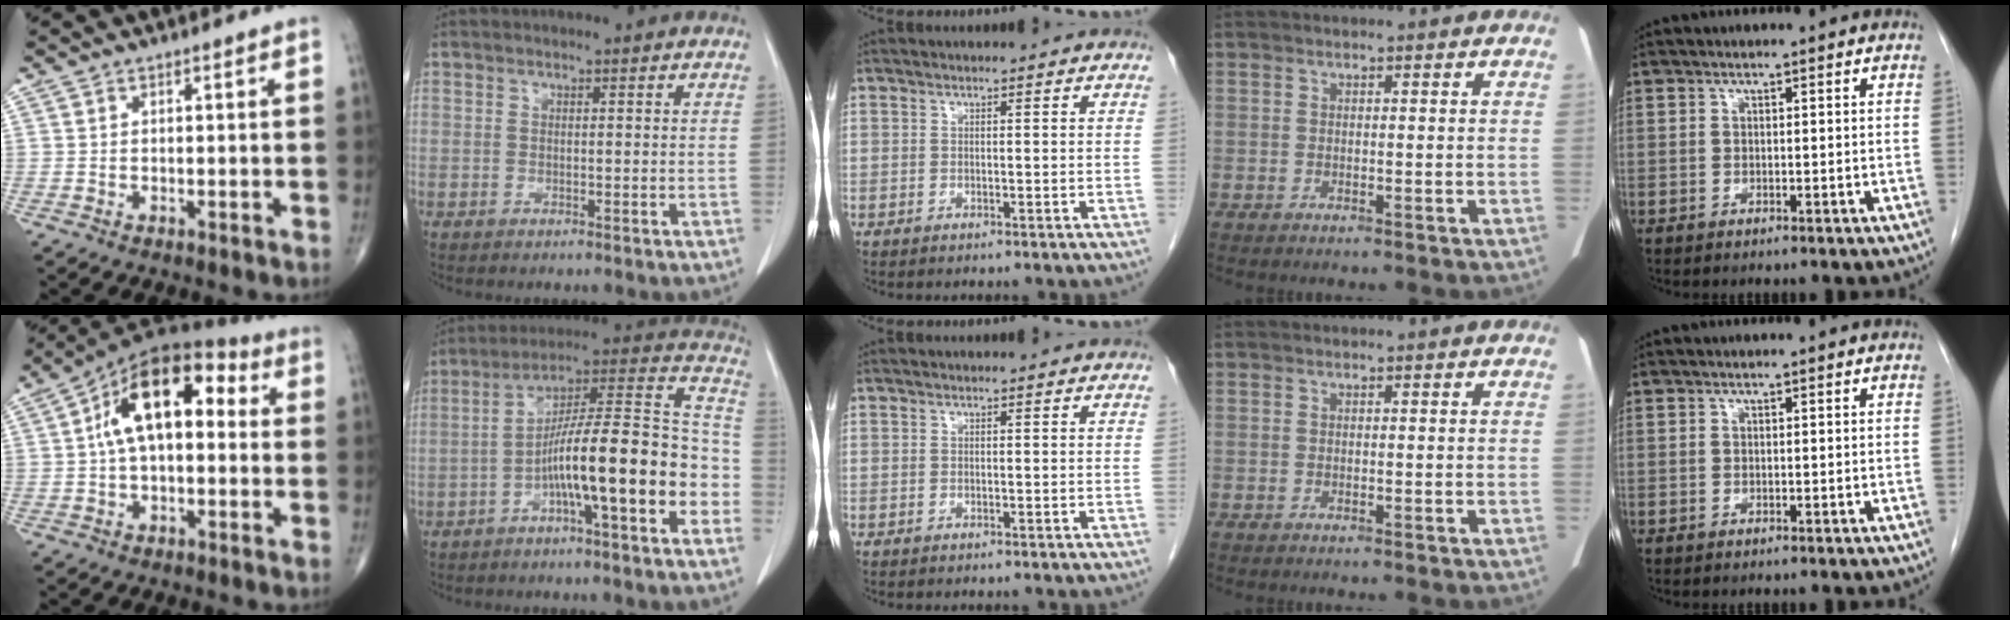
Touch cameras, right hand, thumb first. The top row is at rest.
{"thumb": {"total": 16.0, "force": [2.3, 8.7, 13.3], "torque": [-0.203, 0.045, 0.026]}, "index": {"total": 17.6, "force": [-5.5, 2.7, 16.5], "torque": [-0.250, 0.036, -0.089]}}